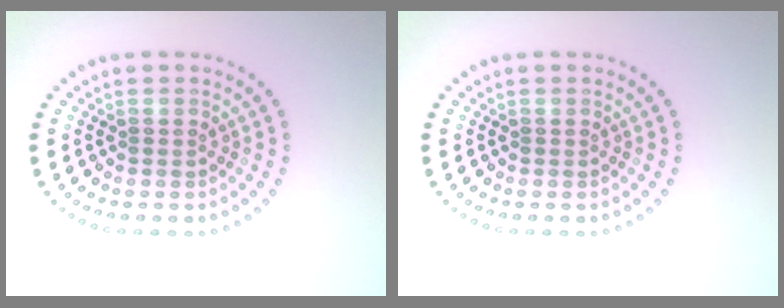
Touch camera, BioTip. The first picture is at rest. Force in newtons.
{"total": 0.0}